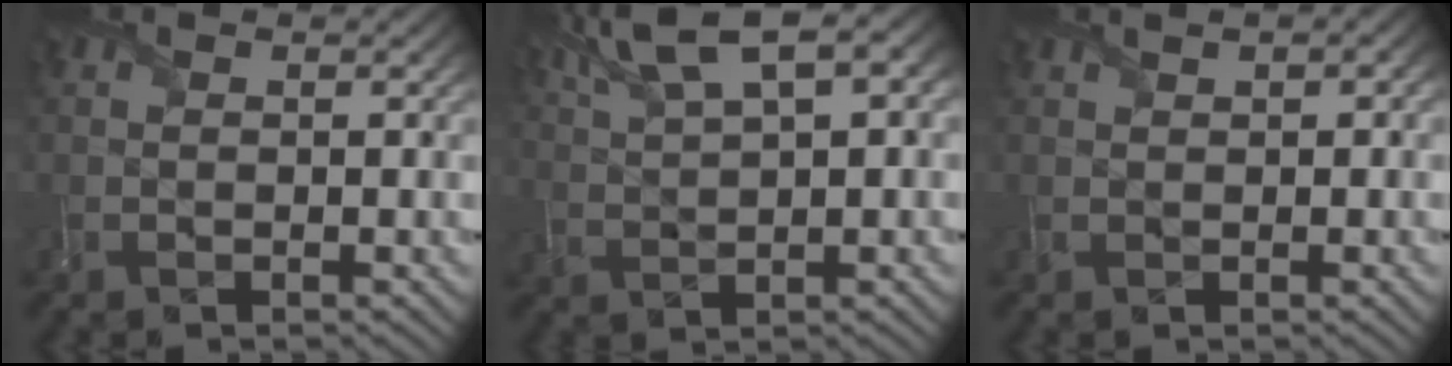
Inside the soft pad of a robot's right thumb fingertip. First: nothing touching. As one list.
[{"total": 8.6, "force": [4.2, 2.9, 6.8], "torque": [-0.150, 0.020, 0.086]}, {"total": 2.1, "force": [0.9, 0.9, 1.6], "torque": [-0.035, 0.004, 0.016]}]